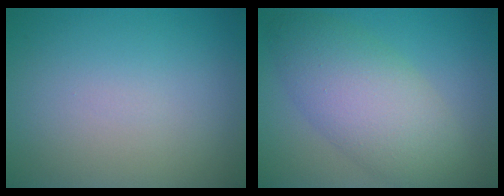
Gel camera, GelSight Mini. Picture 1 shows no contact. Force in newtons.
{"total": 7.0, "press": 7.0, "slide": 0.5}